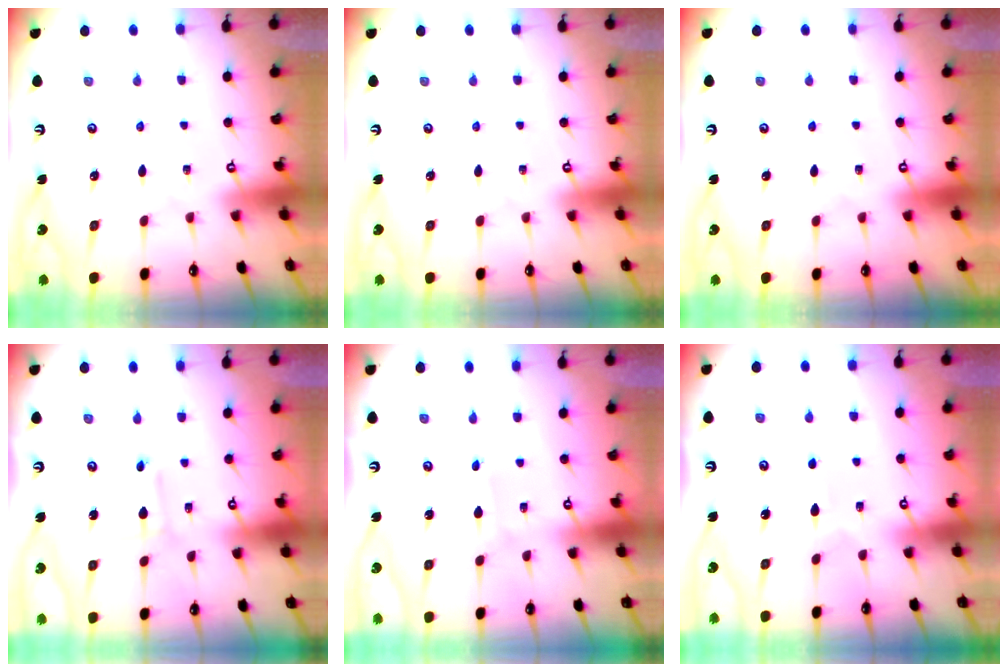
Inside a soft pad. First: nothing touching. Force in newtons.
{"total": 0.0}
{"total": 0.0}
{"total": 2.5, "press": 2.5, "slide": 0.2}
{"total": 0.8, "press": 0.8, "slide": 0.0}
{"total": 4.3, "press": 4.2, "slide": 0.6}